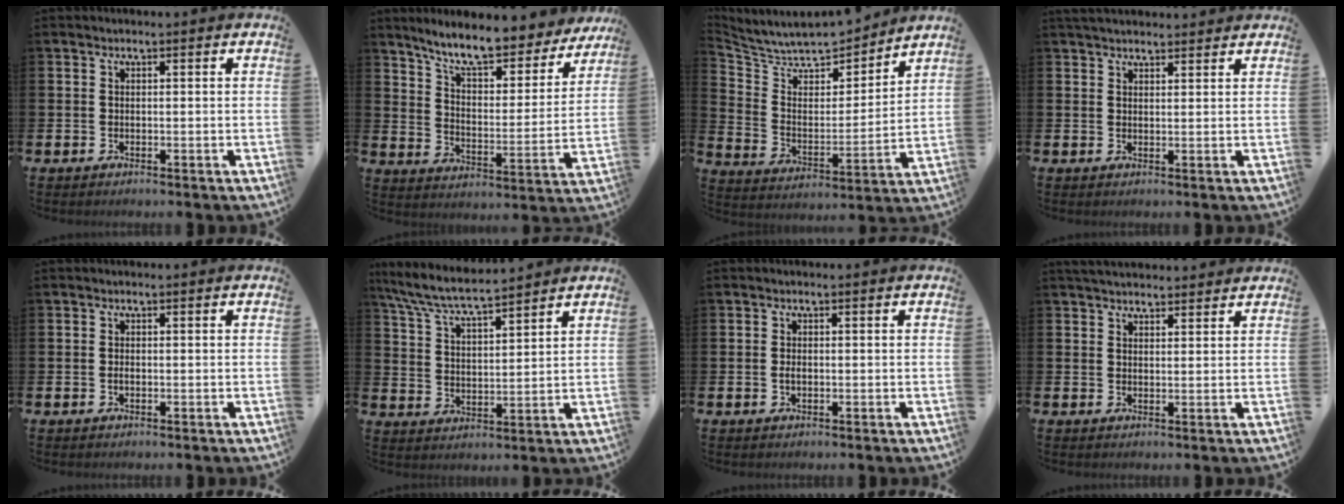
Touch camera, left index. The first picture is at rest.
{"total": 8.8, "force": [8.0, 1.5, 3.3], "torque": [-0.092, -0.055, 0.135]}
{"total": 7.0, "force": [6.5, 2.3, 1.2], "torque": [-0.069, -0.057, 0.110]}
{"total": 2.8, "force": [2.7, 0.6, 0.6], "torque": [-0.003, -0.010, 0.047]}
{"total": 0.5, "force": [-0.2, 0.3, 0.4], "torque": [-0.013, 0.001, -0.003]}
{"total": 7.2, "force": [6.8, 0.5, 2.3], "torque": [-0.073, -0.037, 0.120]}
{"total": 1.1, "force": [-0.2, 0.6, 0.9], "torque": [-0.013, 0.001, -0.006]}
{"total": 3.2, "force": [3.2, 0.5, 0.4], "torque": [-0.009, -0.011, 0.058]}